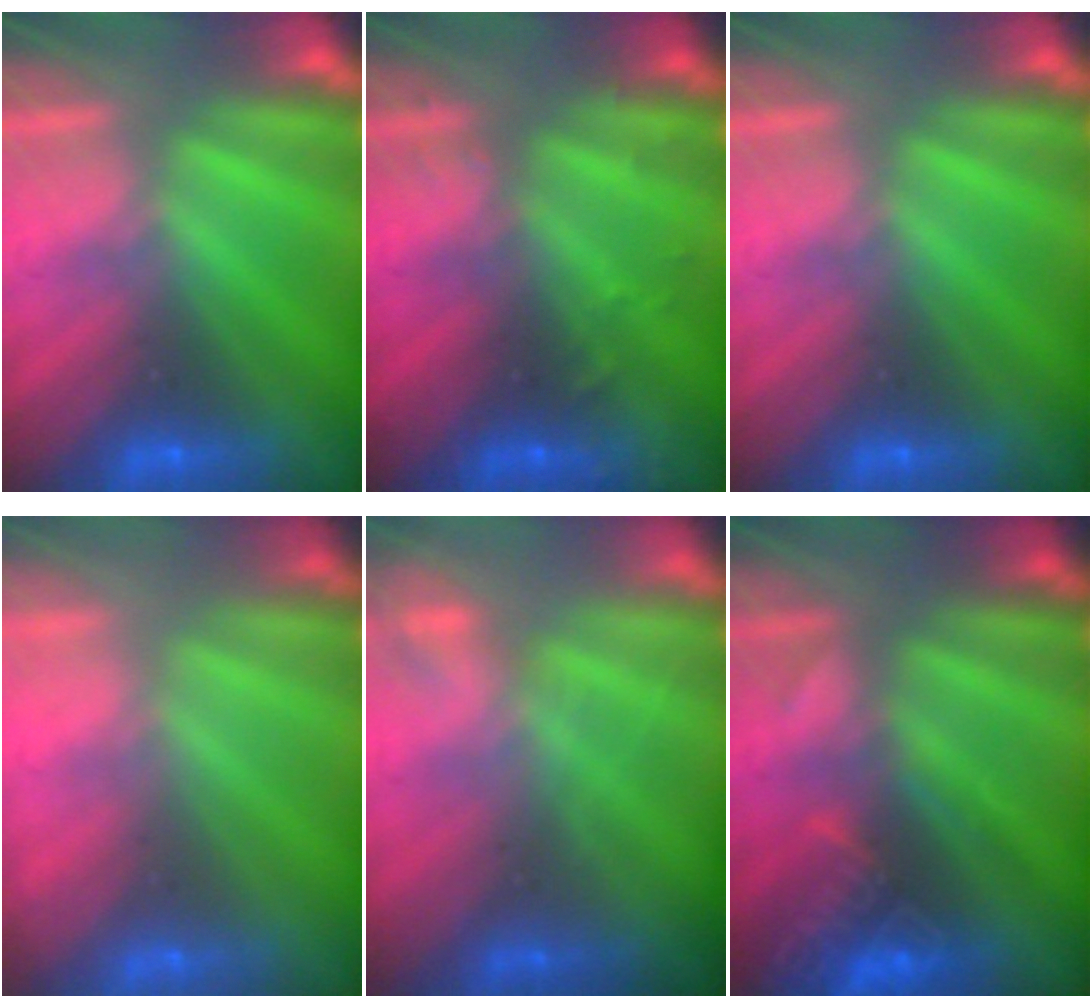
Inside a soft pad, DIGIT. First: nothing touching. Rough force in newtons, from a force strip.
{"total": 2.9}
{"total": 0.0}
{"total": 2.1}
{"total": 1.9}
{"total": 2.9}